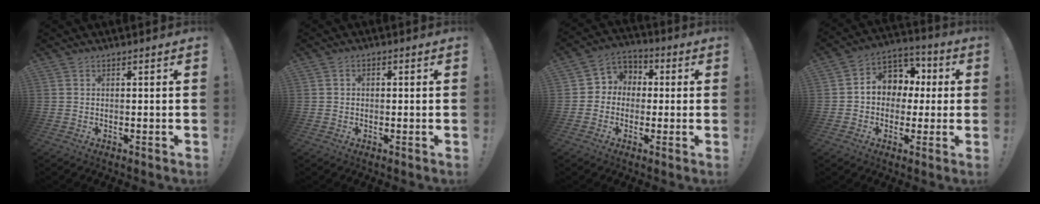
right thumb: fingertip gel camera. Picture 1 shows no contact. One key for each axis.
{"total": 1.4, "fx": -0.6, "fy": 1.2, "fz": 0.6, "tx": -0.009, "ty": 0.006, "tz": -0.011}
{"total": 6.6, "fx": -1.4, "fy": 6.3, "fz": 1.6, "tx": -0.013, "ty": 0.015, "tz": -0.019}
{"total": 10.5, "fx": 1.7, "fy": 9.2, "fz": 4.6, "tx": -0.052, "ty": -0.005, "tz": 0.037}